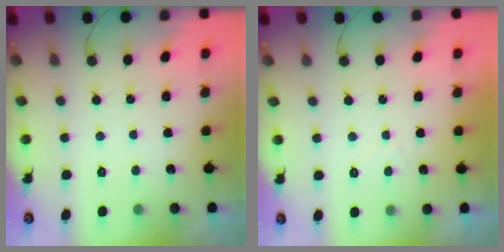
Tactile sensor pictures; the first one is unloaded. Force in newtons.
{"total": 1.0, "press": 0.9, "slide": 0.6}